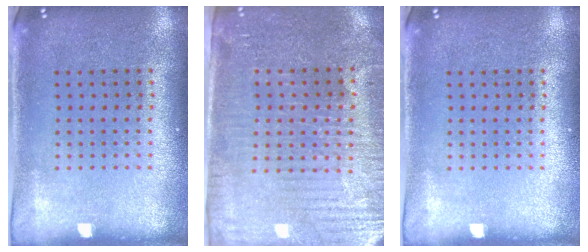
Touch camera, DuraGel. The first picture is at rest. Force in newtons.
{"total": 3.6, "press": 3.4, "slide": 1.2}
{"total": 0.0}